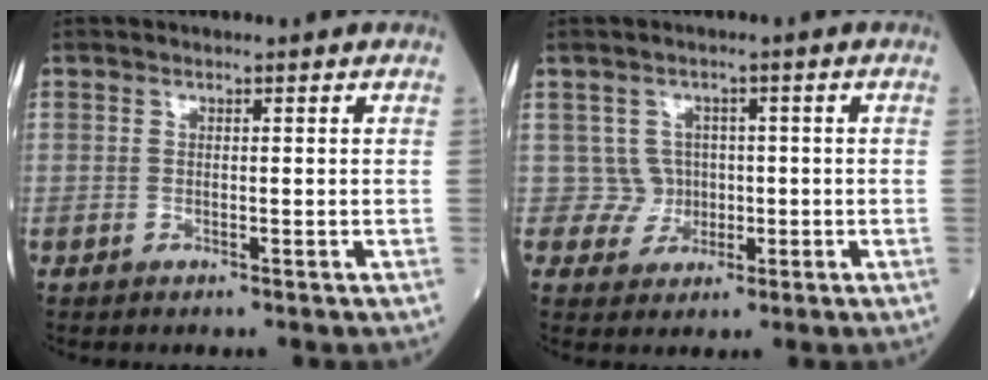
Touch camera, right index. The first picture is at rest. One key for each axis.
{"total": 3.9, "fx": 0.2, "fy": 3.9, "fz": -0.2, "tx": 0.018, "ty": 0.007, "tz": 0.004}